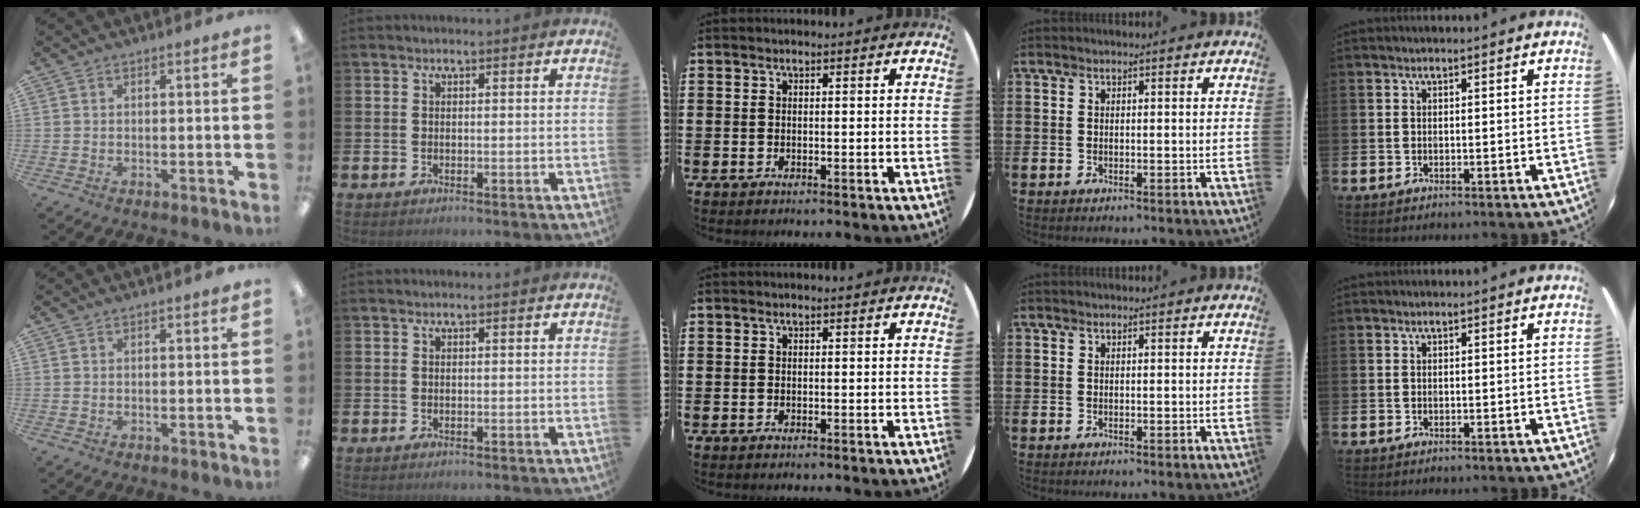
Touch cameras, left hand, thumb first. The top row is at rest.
{}